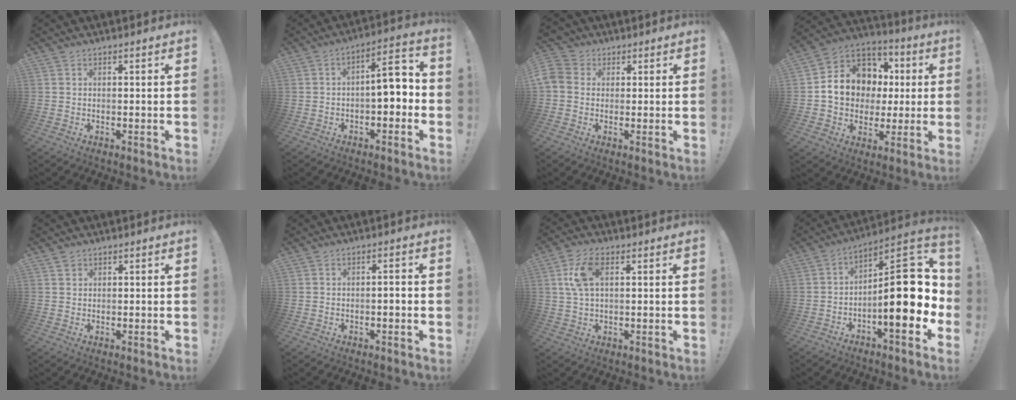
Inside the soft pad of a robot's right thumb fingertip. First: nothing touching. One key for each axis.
{"total": 8.5, "fx": -1.1, "fy": 3.7, "fz": 7.5, "tx": -0.102, "ty": 0.006, "tz": -0.022}
{"total": 5.0, "fx": 0.6, "fy": 4.5, "fz": 2.0, "tx": -0.052, "ty": 0.003, "tz": 0.010}
{"total": 14.4, "fx": 2.1, "fy": 12.2, "fz": 7.4, "tx": -0.103, "ty": -0.001, "tz": 0.059}
{"total": 1.2, "fx": 0.9, "fy": 0.8, "fz": 0.1, "tx": 0.002, "ty": -0.003, "tz": 0.016}
{"total": 2.3, "fx": -0.9, "fy": 0.3, "fz": 2.1, "tx": -0.039, "ty": 0.007, "tz": -0.017}
{"total": 8.6, "fx": 2.2, "fy": 4.4, "fz": 7.1, "tx": -0.144, "ty": 0.008, "tz": 0.042}
{"total": 20.5, "fx": -2.0, "fy": 7.4, "fz": 19.0, "tx": -0.264, "ty": 0.012, "tz": -0.025}